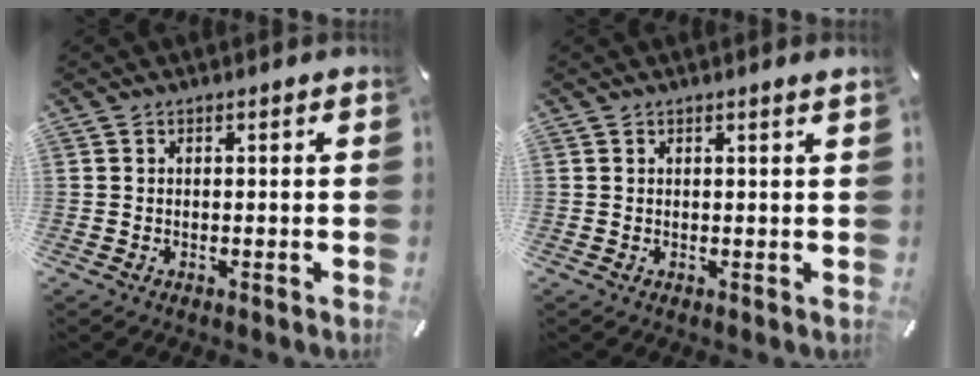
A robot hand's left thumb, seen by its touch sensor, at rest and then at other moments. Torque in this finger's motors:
{"motor_torque": [0.13, -0.04, -0.06, -0.33, 0.01]}